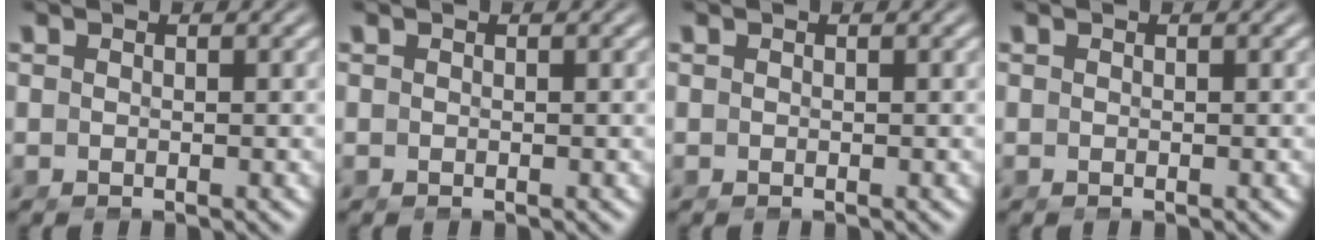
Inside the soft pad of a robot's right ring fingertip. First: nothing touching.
{"total": 0.0}
{"total": 0.0}
{"total": 0.0}